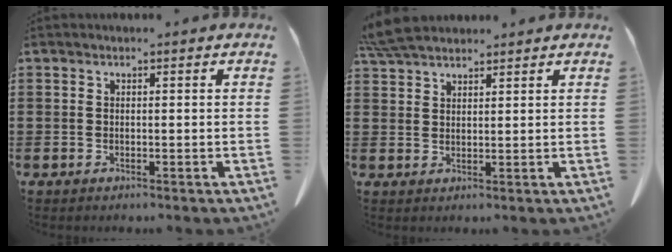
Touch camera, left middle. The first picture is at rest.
{"total": 5.2, "force": [4.7, 1.1, 2.0], "torque": [-0.053, -0.007, 0.092]}